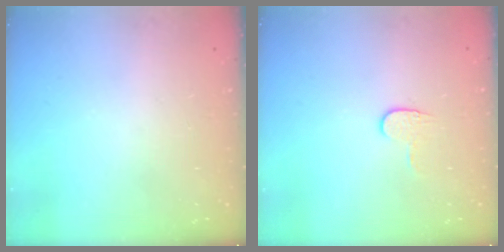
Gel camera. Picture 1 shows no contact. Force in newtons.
{"total": 3.7, "press": 3.6, "slide": 0.4}